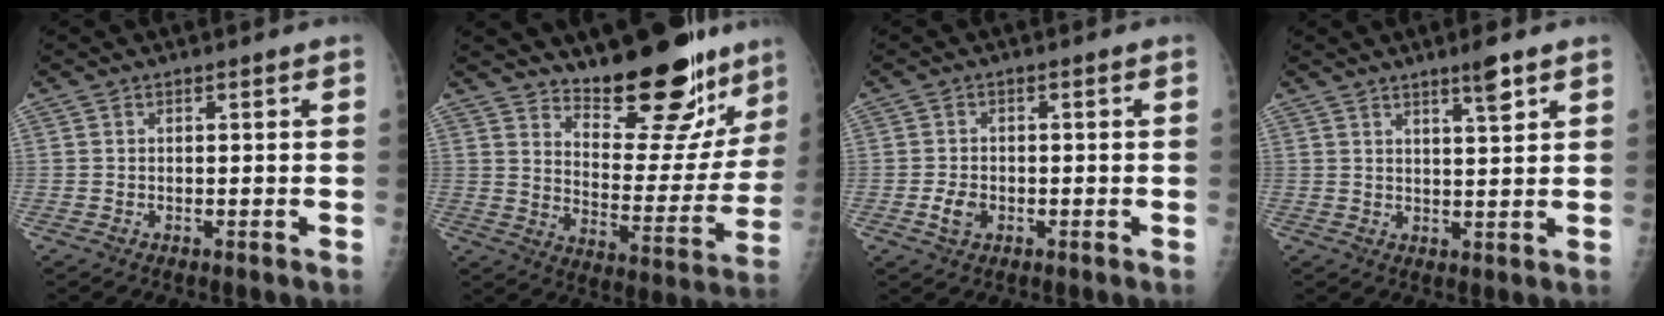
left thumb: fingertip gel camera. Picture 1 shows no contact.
{"total": 18.6, "force": [15.1, 5.9, 9.1], "torque": [-0.077, -0.122, 0.219]}
{"total": 3.1, "force": [-1.0, 2.2, 1.9], "torque": [-0.034, 0.004, -0.017]}
{"total": 4.3, "force": [2.9, 0.4, 3.2], "torque": [-0.048, -0.020, 0.048]}